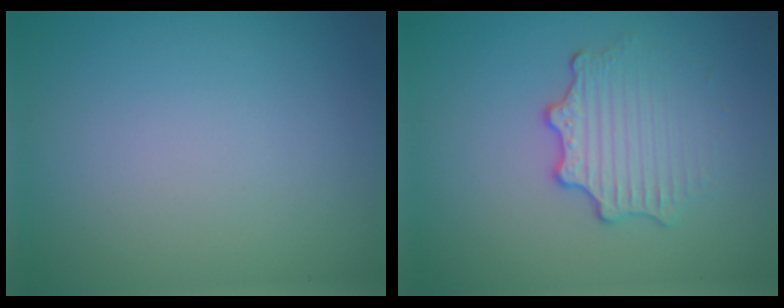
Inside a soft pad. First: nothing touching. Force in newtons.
{"total": 3.2, "press": 2.5, "slide": 1.9}